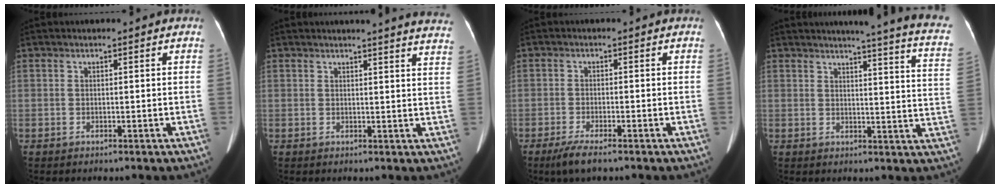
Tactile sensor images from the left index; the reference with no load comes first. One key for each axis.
{"total": 15.6, "fx": 14.8, "fy": 0.5, "fz": 5.0, "tx": -0.053, "ty": -0.054, "tz": 0.149}
{"total": 4.2, "fx": -3.0, "fy": 0.7, "fz": 2.8, "tx": -0.062, "ty": -0.010, "tz": -0.051}
{"total": 17.7, "fx": 14.8, "fy": -0.1, "fz": 9.7, "tx": -0.125, "ty": -0.061, "tz": 0.152}